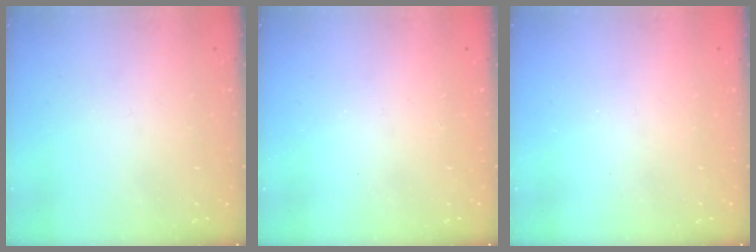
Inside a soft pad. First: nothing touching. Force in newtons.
{"total": 1.7, "press": 1.7, "slide": 0.2}
{"total": 0.0}